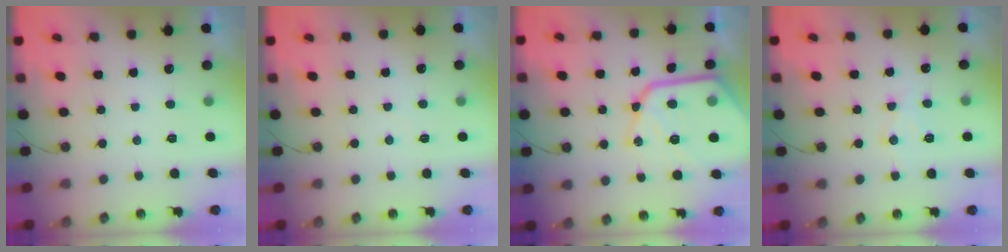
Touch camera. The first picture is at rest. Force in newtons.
{"total": 2.3, "press": 2.3, "slide": 0.4}
{"total": 19.1, "press": 19.0, "slide": 1.7}
{"total": 7.9, "press": 7.9, "slide": 0.7}